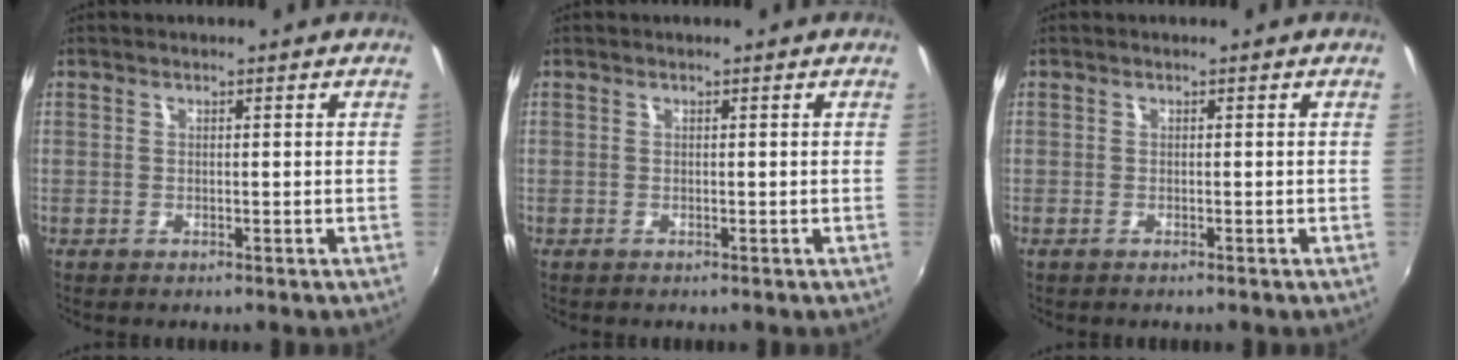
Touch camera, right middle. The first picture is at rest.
{"total": 0.0}
{"total": 0.0}